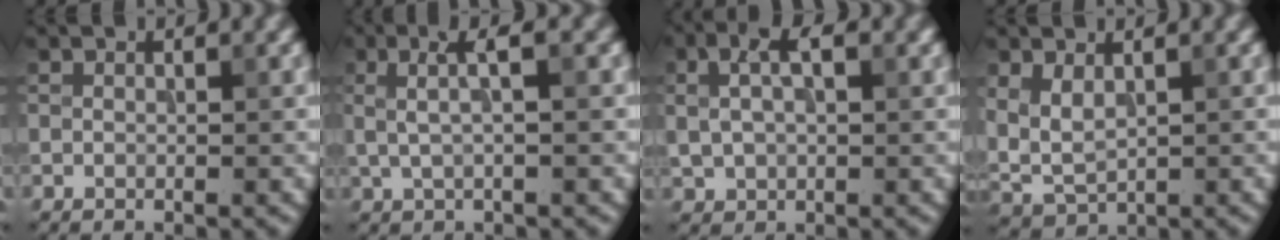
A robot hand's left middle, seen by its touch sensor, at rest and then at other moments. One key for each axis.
{"total": 3.1, "fx": 0.7, "fy": 0.7, "fz": 2.9, "tx": -0.054, "ty": 0.008, "tz": 0.012}
{"total": 4.1, "fx": 1.2, "fy": 2.5, "fz": 3.1, "tx": -0.062, "ty": 0.007, "tz": 0.020}
{"total": 3.1, "fx": 1.0, "fy": 1.8, "fz": 2.3, "tx": -0.056, "ty": -0.002, "tz": 0.023}